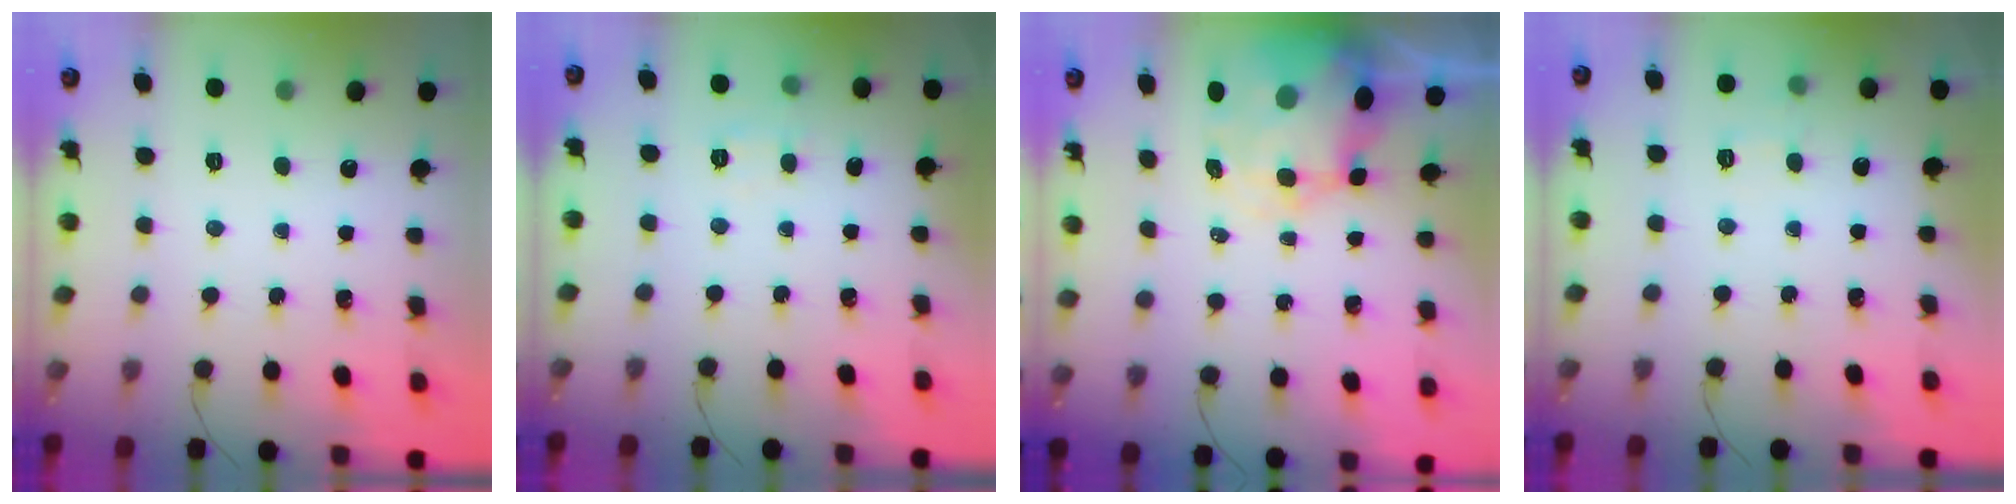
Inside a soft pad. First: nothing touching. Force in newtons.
{"total": 5.8, "press": 5.6, "slide": 1.4}
{"total": 7.4, "press": 7.0, "slide": 2.4}
{"total": 6.6, "press": 6.4, "slide": 1.6}